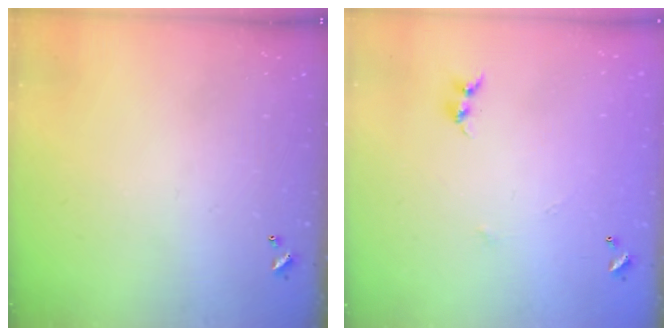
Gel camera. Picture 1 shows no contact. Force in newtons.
{"total": 5.8, "press": 5.8, "slide": 0.7}